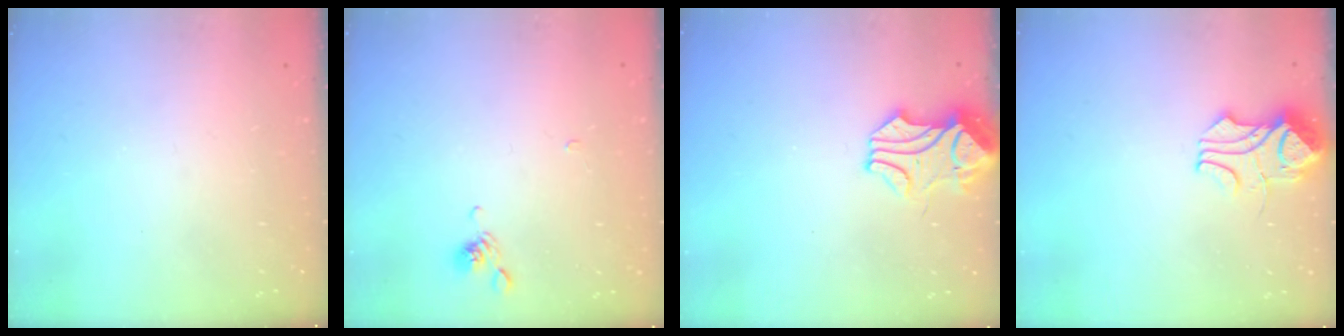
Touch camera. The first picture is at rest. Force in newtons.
{"total": 6.1, "press": 6.1, "slide": 0.4}
{"total": 0.0}
{"total": 4.8, "press": 4.8, "slide": 0.1}